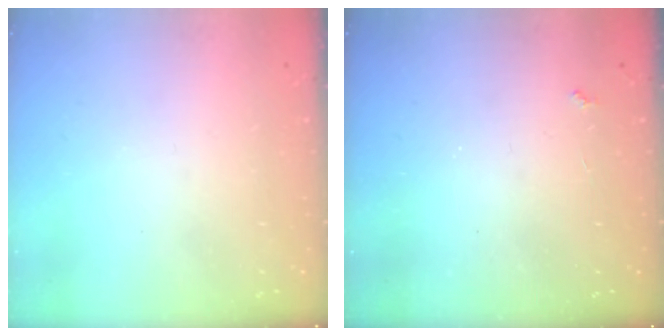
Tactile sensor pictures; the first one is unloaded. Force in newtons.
{"total": 2.3, "press": 2.3, "slide": 0.4}